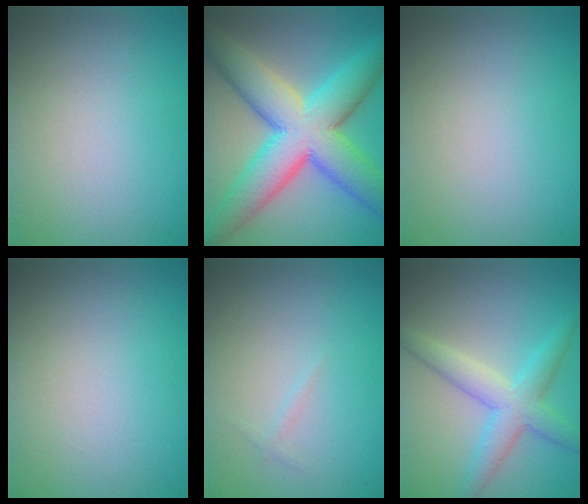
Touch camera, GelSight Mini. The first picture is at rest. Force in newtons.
{"total": 11.9, "press": 11.9, "slide": 0.3}
{"total": 0.0}
{"total": 0.0}
{"total": 0.5, "press": 0.5, "slide": 0.0}
{"total": 4.4, "press": 4.4, "slide": 0.0}